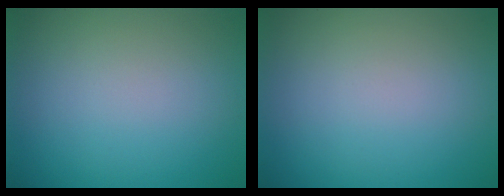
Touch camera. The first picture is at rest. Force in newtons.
{"total": 0.0}